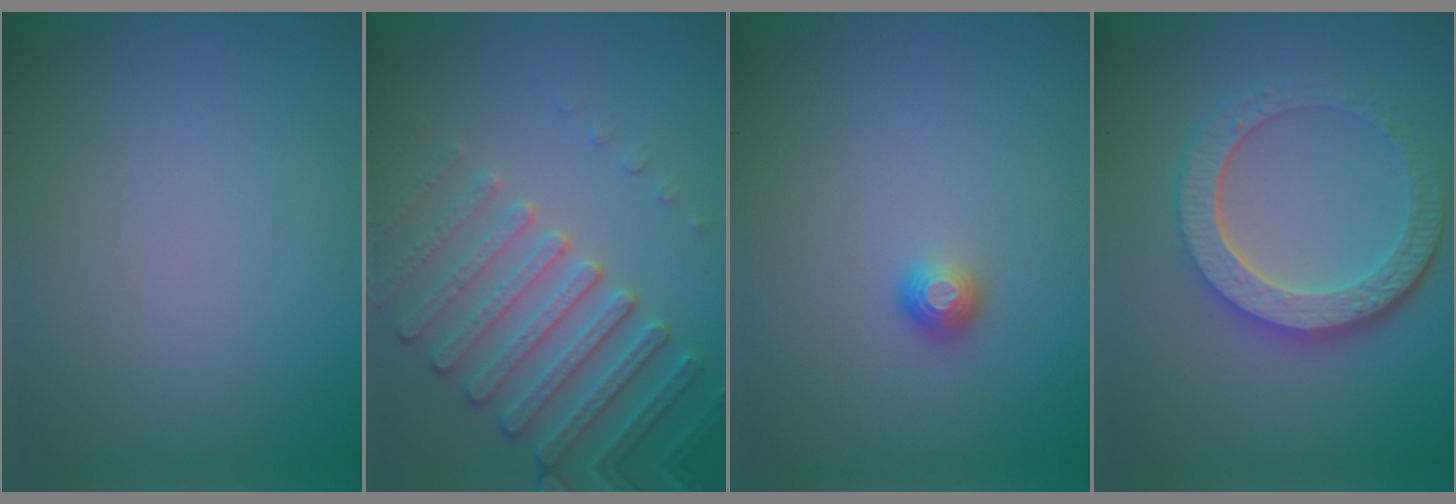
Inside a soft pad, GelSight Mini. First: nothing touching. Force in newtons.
{"total": 4.5, "press": 4.4, "slide": 0.8}
{"total": 1.2, "press": 1.0, "slide": 0.6}
{"total": 6.2, "press": 4.6, "slide": 4.1}